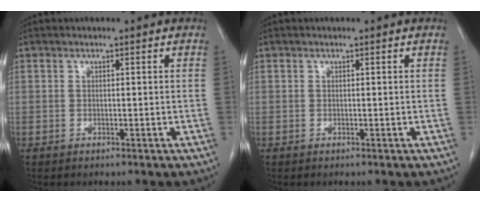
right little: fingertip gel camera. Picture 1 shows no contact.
{"total": 0.0}